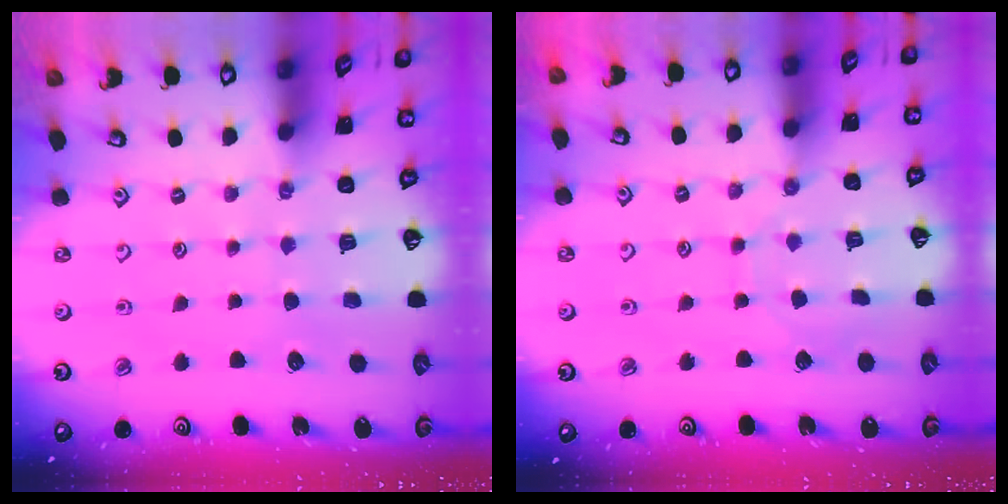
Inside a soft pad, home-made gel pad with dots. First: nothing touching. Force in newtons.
{"total": 5.2, "press": 5.2, "slide": 0.5}